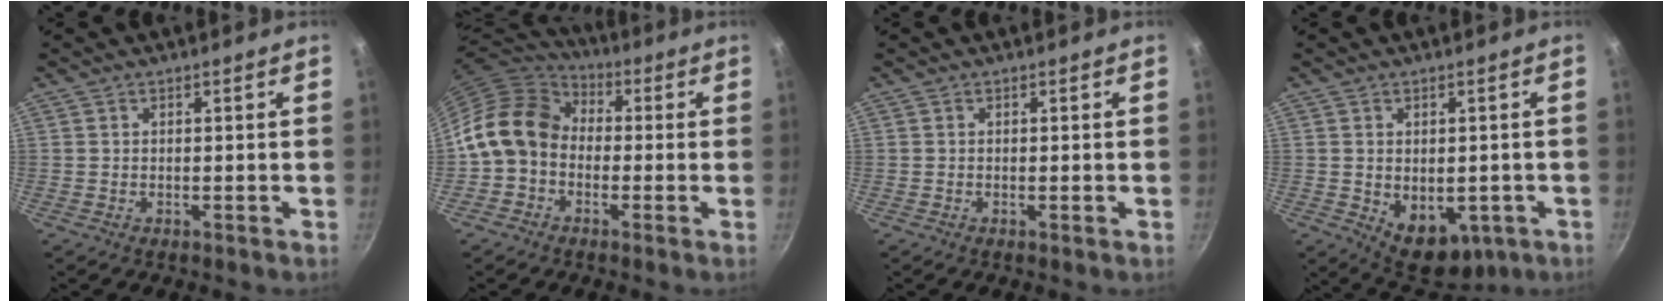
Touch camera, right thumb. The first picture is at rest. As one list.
[{"total": 12.6, "force": [-0.7, 10.1, 7.4], "torque": [-0.104, 0.037, -0.034]}, {"total": 0.0}, {"total": 10.3, "force": [-2.1, 6.9, 7.3], "torque": [-0.071, -0.010, -0.008]}]